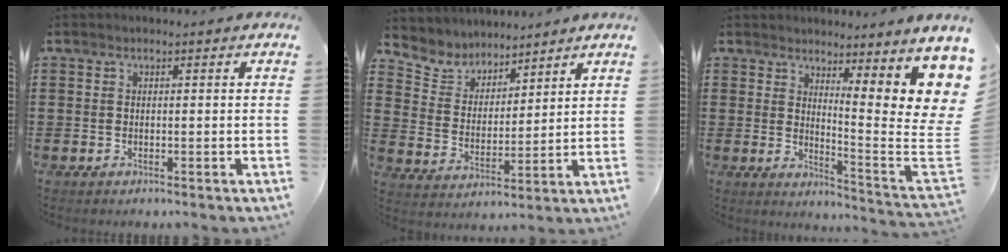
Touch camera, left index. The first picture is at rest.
{"total": 5.7, "force": [5.3, 2.1, -0.2], "torque": [-0.032, -0.029, 0.093]}
{"total": 8.3, "force": [5.4, 0.8, 6.3], "torque": [-0.104, -0.057, 0.092]}